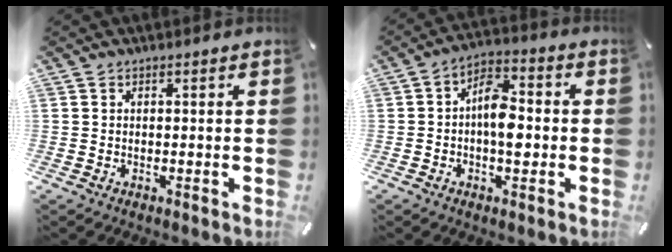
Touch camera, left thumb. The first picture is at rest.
{"total": 8.5, "force": [-1.4, 4.8, 6.9], "torque": [-0.096, 0.011, -0.026]}